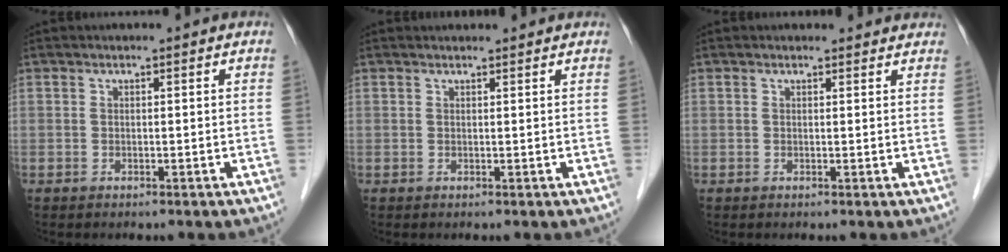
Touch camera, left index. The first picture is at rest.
{"total": 2.8, "force": [2.7, 0.5, 0.6], "torque": [-0.011, 0.022, 0.033]}
{"total": 2.6, "force": [2.4, 0.9, 0.3], "torque": [-0.004, 0.009, 0.018]}